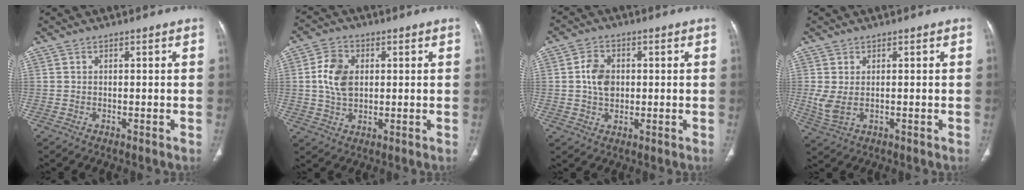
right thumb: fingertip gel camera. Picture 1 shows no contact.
{"total": 8.2, "force": [1.1, 5.7, 5.7], "torque": [-0.099, 0.001, 0.020]}
{"total": 6.4, "force": [0.5, 4.7, 4.2], "torque": [-0.064, 0.001, 0.008]}
{"total": 3.9, "force": [0.0, 1.9, 3.4], "torque": [-0.089, -0.003, 0.009]}